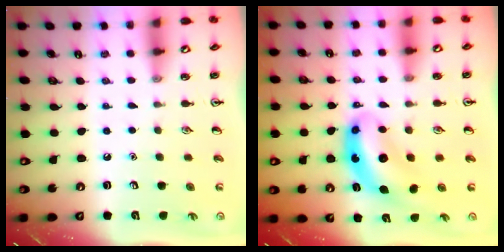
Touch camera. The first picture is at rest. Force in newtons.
{"total": 8.8, "press": 8.4, "slide": 2.7}